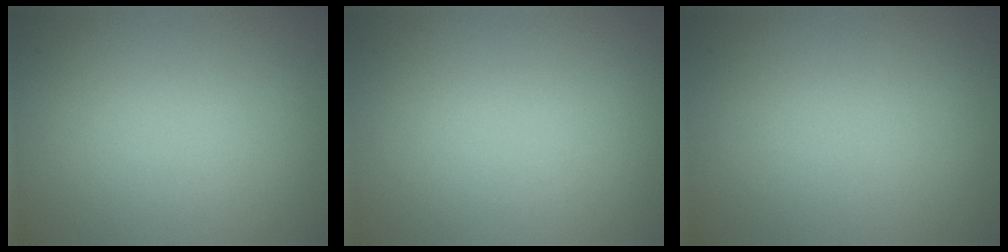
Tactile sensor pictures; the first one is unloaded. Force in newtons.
{"total": 0.0}
{"total": 0.0}